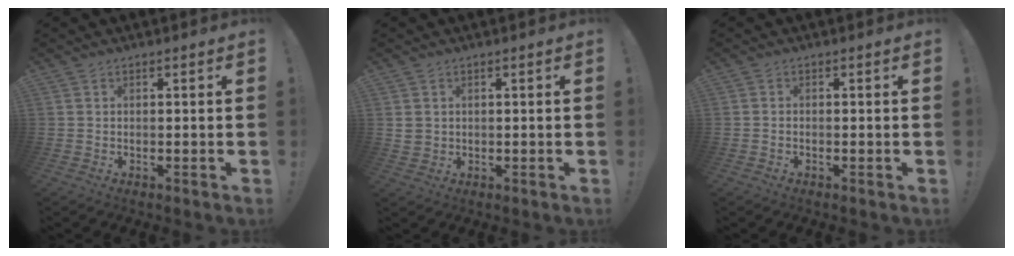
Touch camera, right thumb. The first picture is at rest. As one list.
[{"total": 2.8, "force": [0.8, 2.5, 1.1], "torque": [-0.020, 0.003, 0.019]}, {"total": 0.6, "force": [-0.5, 0.1, 0.1], "torque": [-0.001, 0.000, -0.010]}]